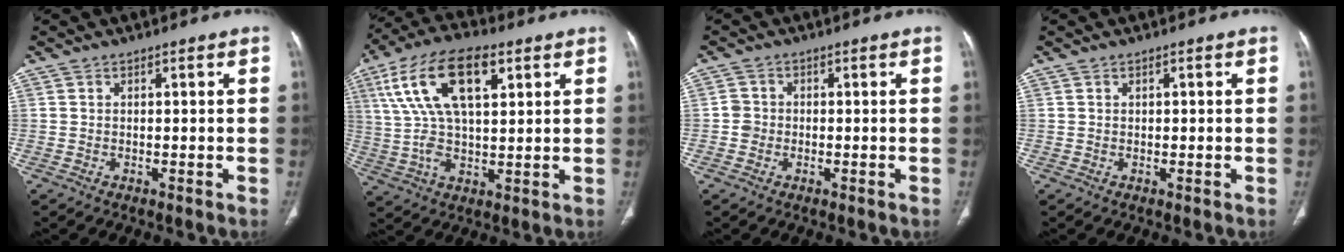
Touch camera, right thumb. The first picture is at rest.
{"total": 17.5, "force": [6.8, 8.2, 13.9], "torque": [-0.255, 0.003, 0.122]}
{"total": 2.1, "force": [-0.4, 2.0, 0.4], "torque": [0.004, 0.008, -0.009]}
{"total": 0.5, "force": [0.2, 0.3, 0.3], "torque": [0.000, -0.001, 0.004]}